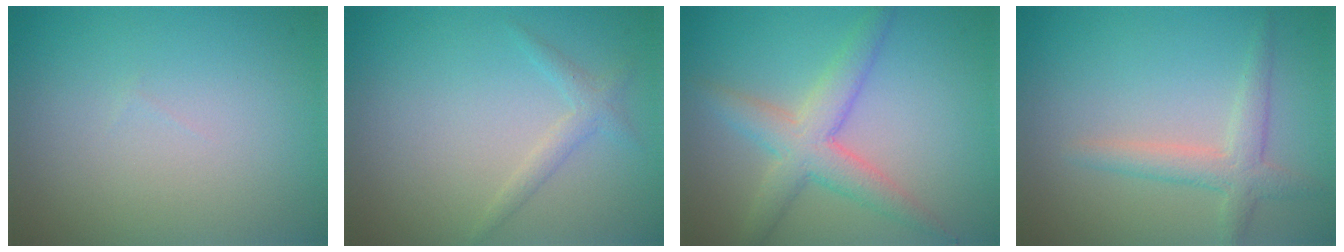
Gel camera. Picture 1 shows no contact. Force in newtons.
{"total": 1.4, "press": 1.4, "slide": 0.1}
{"total": 4.5, "press": 4.5, "slide": 0.0}
{"total": 2.7, "press": 2.7, "slide": 0.1}